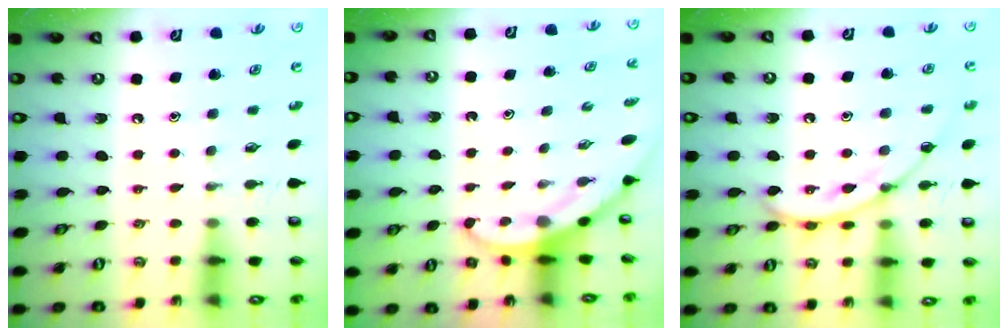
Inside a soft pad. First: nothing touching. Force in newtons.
{"total": 3.4, "press": 3.4, "slide": 0.1}
{"total": 11.6, "press": 11.5, "slide": 0.8}